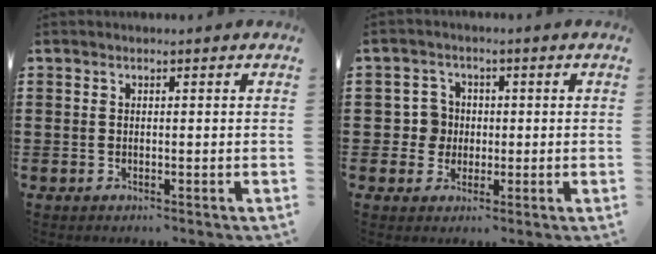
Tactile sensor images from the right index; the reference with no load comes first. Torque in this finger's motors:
{"motor_torque": [0.25, 0.25, 0.02, -0.01]}